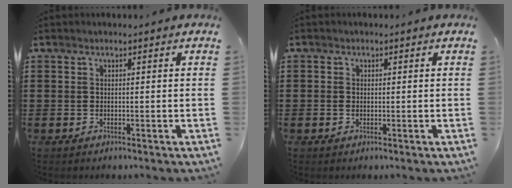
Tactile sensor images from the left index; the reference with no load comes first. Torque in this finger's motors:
{"motor_torque": [-1.05, 1.09, -0.03, -0.01]}